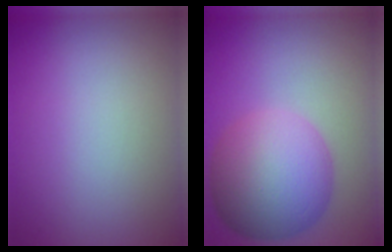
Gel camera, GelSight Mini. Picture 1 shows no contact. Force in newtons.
{"total": 9.9, "press": 9.9, "slide": 0.0}